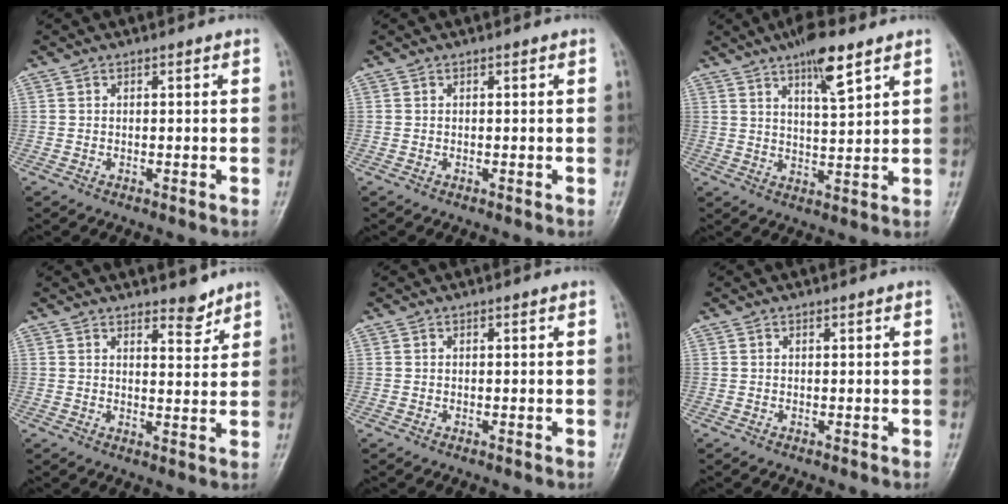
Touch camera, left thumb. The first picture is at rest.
{"total": 0.0}
{"total": 8.6, "force": [5.4, 1.9, 6.5], "torque": [-0.102, -0.028, 0.091]}
{"total": 4.2, "force": [3.4, 1.5, 1.9], "torque": [-0.010, -0.027, 0.050]}
{"total": 0.0}
{"total": 0.0}